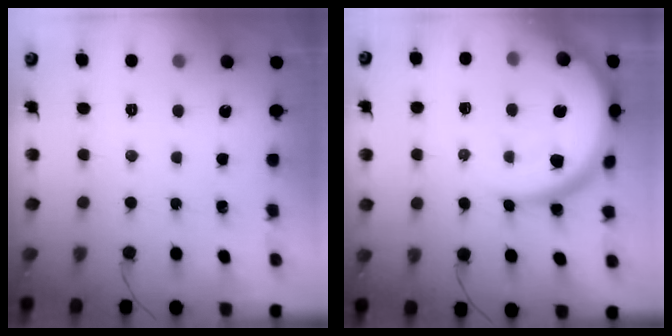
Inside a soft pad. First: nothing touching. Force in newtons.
{"total": 18.0, "press": 18.0, "slide": 1.4}